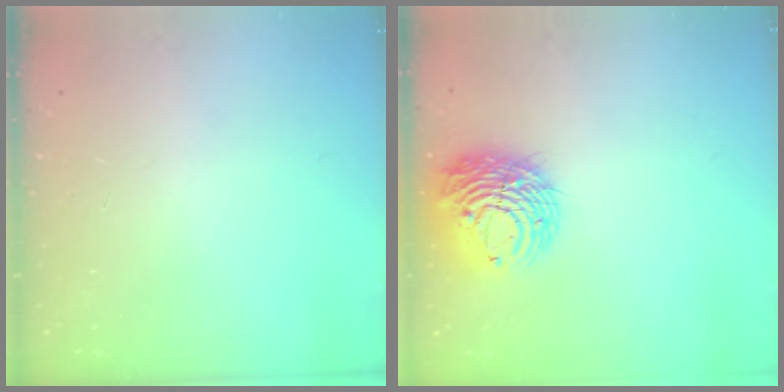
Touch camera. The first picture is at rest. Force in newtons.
{"total": 13.2, "press": 13.1, "slide": 1.5}